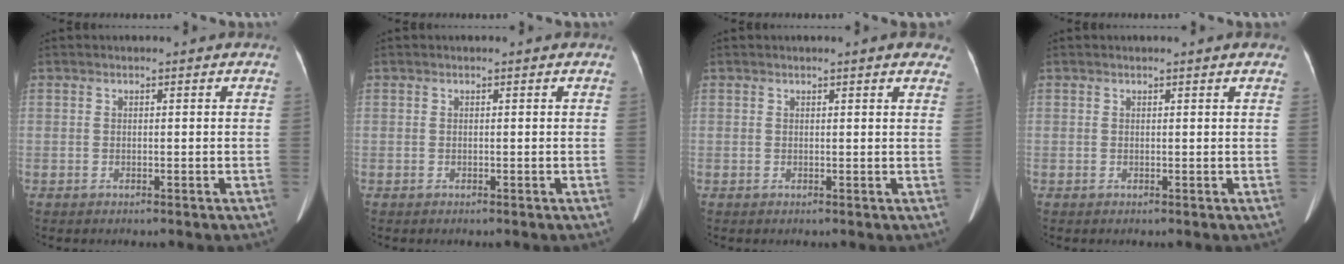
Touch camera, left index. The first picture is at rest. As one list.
[{"total": 0.0}, {"total": 3.8, "force": [3.1, 0.7, 2.2], "torque": [-0.017, 0.008, 0.024]}, {"total": 0.0}]